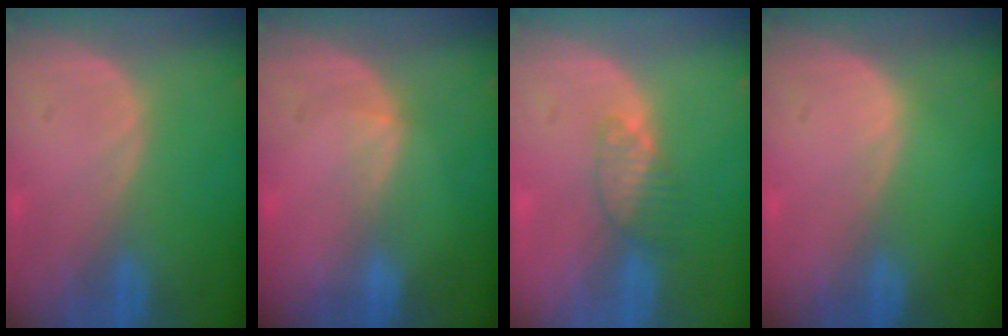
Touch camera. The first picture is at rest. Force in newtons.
{"total": 1.7, "press": 1.3, "slide": 1.1}
{"total": 3.3, "press": 3.1, "slide": 1.3}
{"total": 0.0}